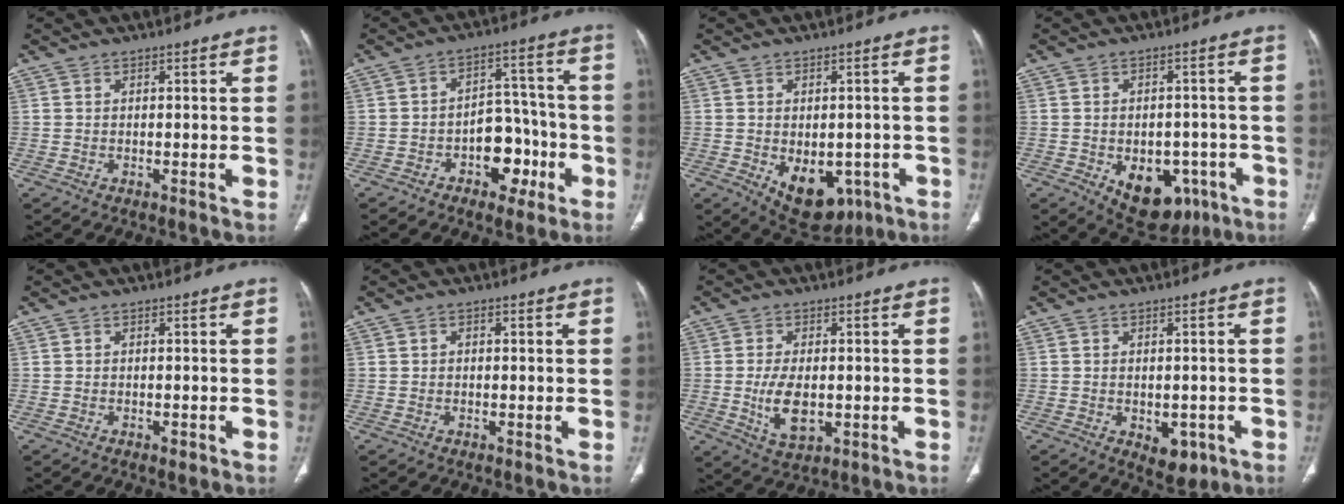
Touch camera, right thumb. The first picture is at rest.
{"total": 10.0, "force": [-4.0, 6.8, 6.2], "torque": [-0.042, 0.050, -0.056]}
{"total": 11.7, "force": [-4.3, 7.5, 7.8], "torque": [-0.080, 0.008, -0.040]}
{"total": 12.7, "force": [-5.4, 8.3, 8.0], "torque": [-0.078, 0.022, -0.058]}
{"total": 1.0, "force": [-0.5, 0.6, 0.6], "torque": [-0.007, -0.001, -0.006]}
{"total": 0.7, "force": [0.1, 0.6, 0.3], "torque": [-0.002, 0.001, 0.002]}
{"total": 7.6, "force": [-1.0, 4.2, 6.3], "torque": [-0.112, -0.008, -0.006]}
{"total": 5.3, "force": [-1.9, 3.4, 3.7], "torque": [-0.029, 0.005, -0.008]}